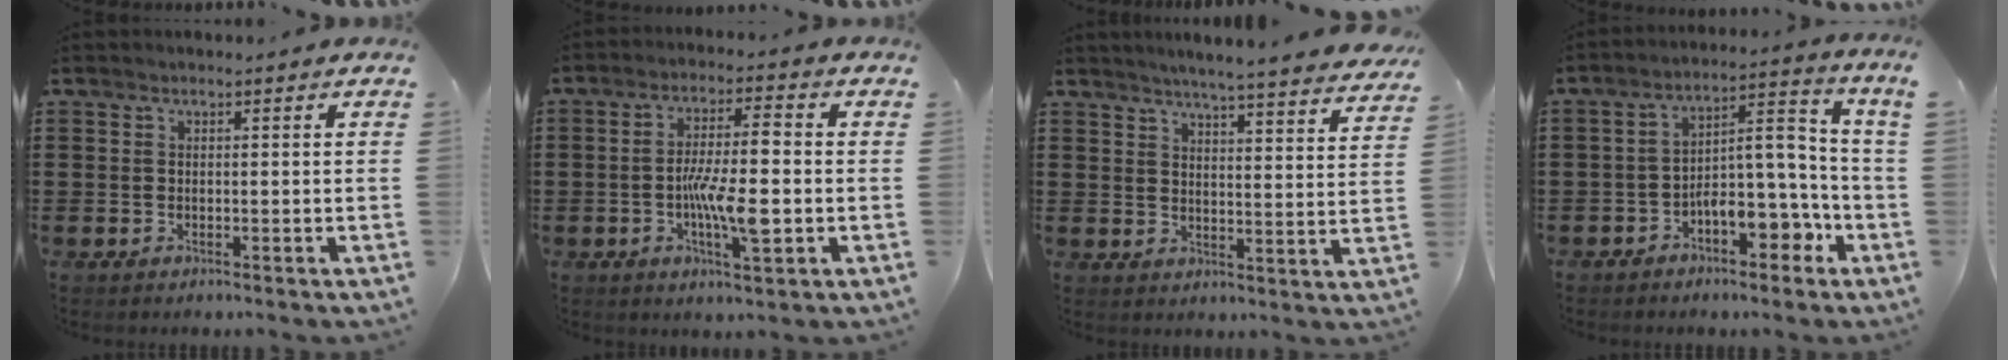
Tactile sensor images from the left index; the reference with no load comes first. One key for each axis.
{"total": 8.0, "fx": -1.5, "fy": 1.8, "fz": 7.7, "tx": -0.150, "ty": -0.004, "tz": -0.032}
{"total": 4.2, "fx": 4.1, "fy": -0.5, "fz": 0.9, "tx": -0.037, "ty": -0.027, "tz": 0.068}
{"total": 7.9, "fx": -4.1, "fy": 2.5, "fz": 6.3, "tx": -0.098, "ty": 0.003, "tz": -0.076}